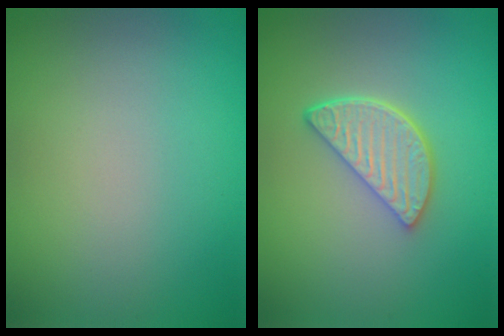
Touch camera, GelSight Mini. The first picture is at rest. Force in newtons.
{"total": 3.9, "press": 3.2, "slide": 2.3}